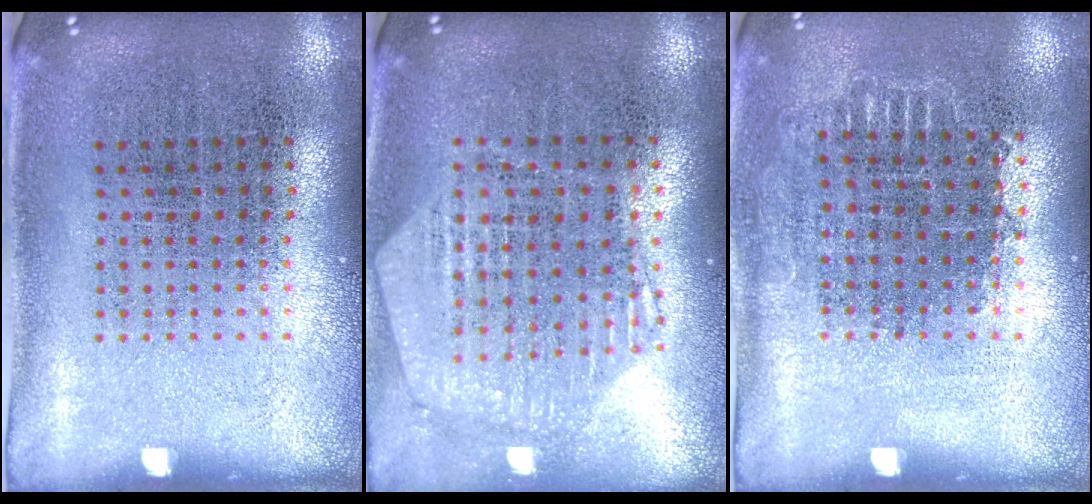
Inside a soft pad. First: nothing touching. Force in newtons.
{"total": 1.1, "press": 1.1, "slide": 0.2}
{"total": 0.7, "press": 0.7, "slide": 0.3}